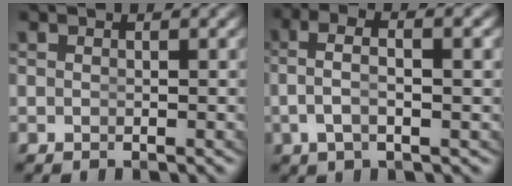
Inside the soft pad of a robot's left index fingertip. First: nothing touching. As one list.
[{"total": 4.1, "force": [0.3, 1.7, 3.7], "torque": [-0.076, -0.002, 0.007]}]